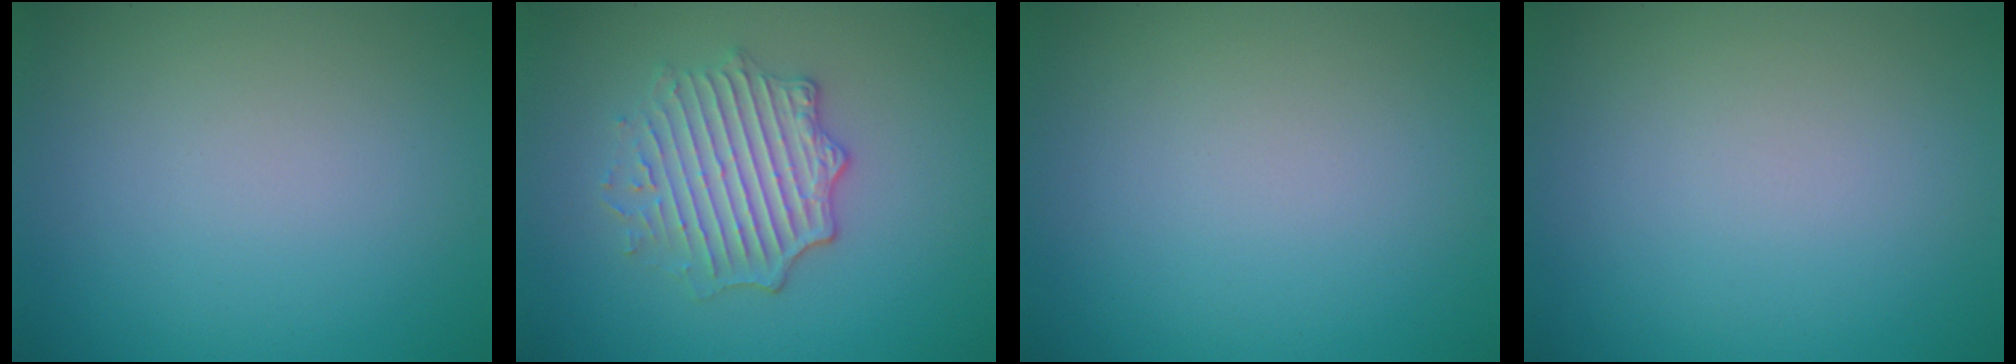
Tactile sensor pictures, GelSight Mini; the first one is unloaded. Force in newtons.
{"total": 4.2, "press": 3.8, "slide": 1.9}
{"total": 0.0}
{"total": 0.0}